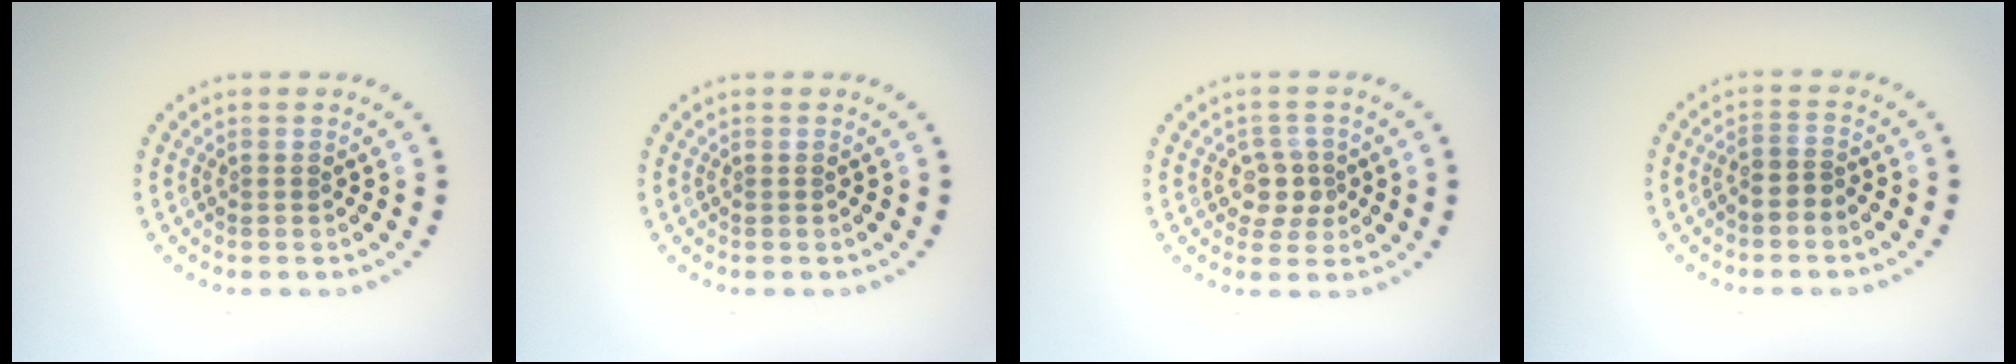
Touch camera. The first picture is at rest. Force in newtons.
{"total": 0.0}
{"total": 2.4, "press": 2.2, "slide": 1.0}
{"total": 1.6, "press": 1.4, "slide": 0.8}